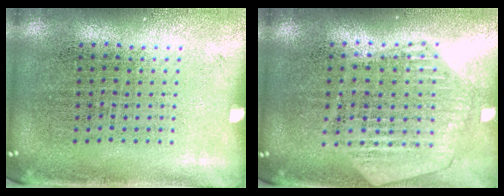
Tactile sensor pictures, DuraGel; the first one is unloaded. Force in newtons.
{"total": 1.1, "press": 1.1, "slide": 0.1}